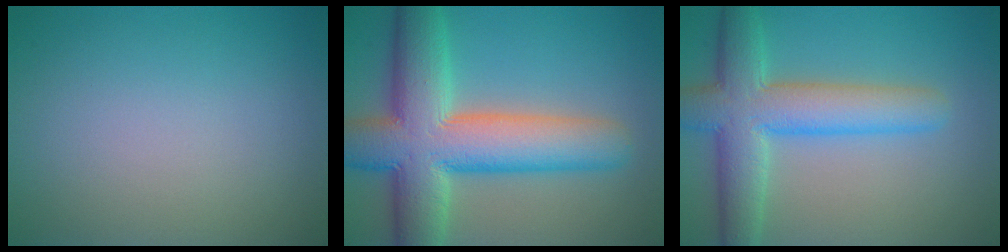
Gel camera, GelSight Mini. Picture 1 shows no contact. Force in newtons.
{"total": 12.0, "press": 12.0, "slide": 0.6}
{"total": 7.7, "press": 7.7, "slide": 0.3}